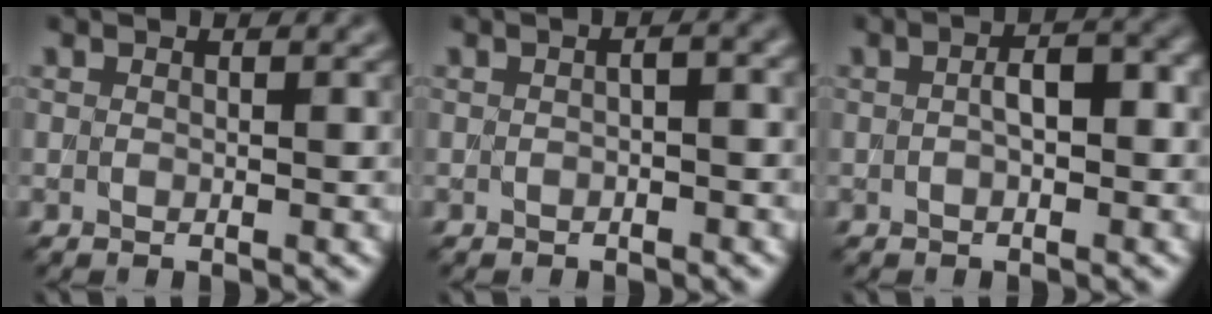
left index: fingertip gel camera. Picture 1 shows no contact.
{"total": 1.9, "force": [-0.1, 0.7, 1.8], "torque": [-0.016, 0.006, -0.001]}
{"total": 3.7, "force": [0.2, 1.5, 3.4], "torque": [-0.053, 0.008, 0.003]}